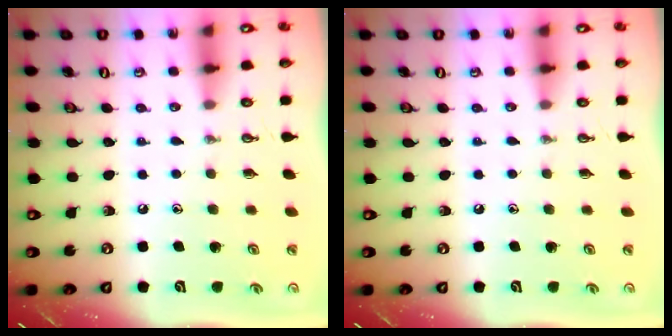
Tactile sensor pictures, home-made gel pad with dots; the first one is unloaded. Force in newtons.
{"total": 0.0}